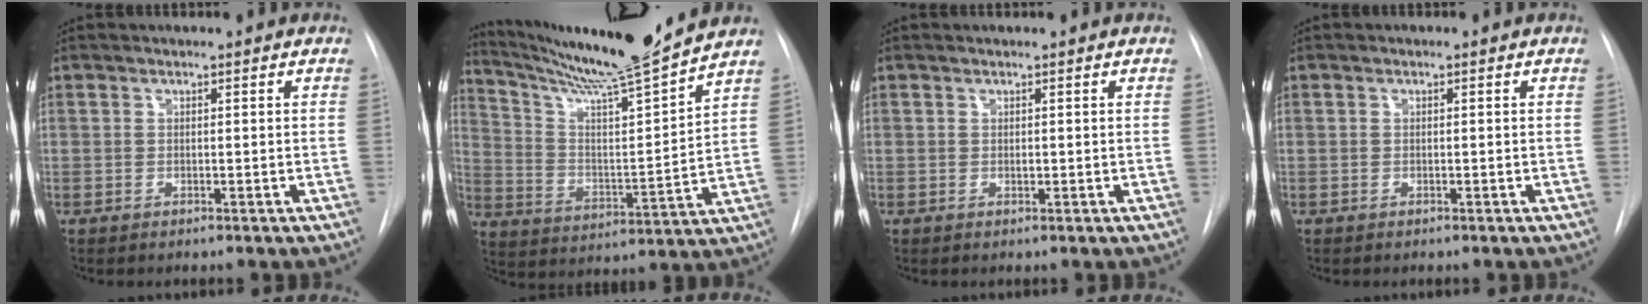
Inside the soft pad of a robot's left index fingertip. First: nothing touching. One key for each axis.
{"total": 17.3, "fx": 15.7, "fy": -2.0, "fz": 7.2, "tx": -0.130, "ty": -0.031, "tz": 0.254}
{"total": 0.9, "fx": 0.6, "fy": 0.3, "fz": 0.6, "tx": -0.009, "ty": 0.004, "tz": 0.011}
{"total": 0.0}